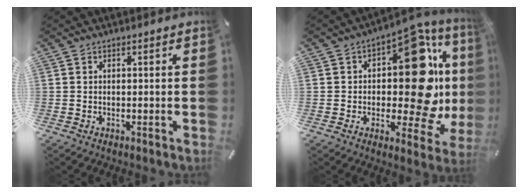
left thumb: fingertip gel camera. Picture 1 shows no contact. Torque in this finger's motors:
{"motor_torque": [2.56, 2.44, 1.50, -0.05, 0.17]}